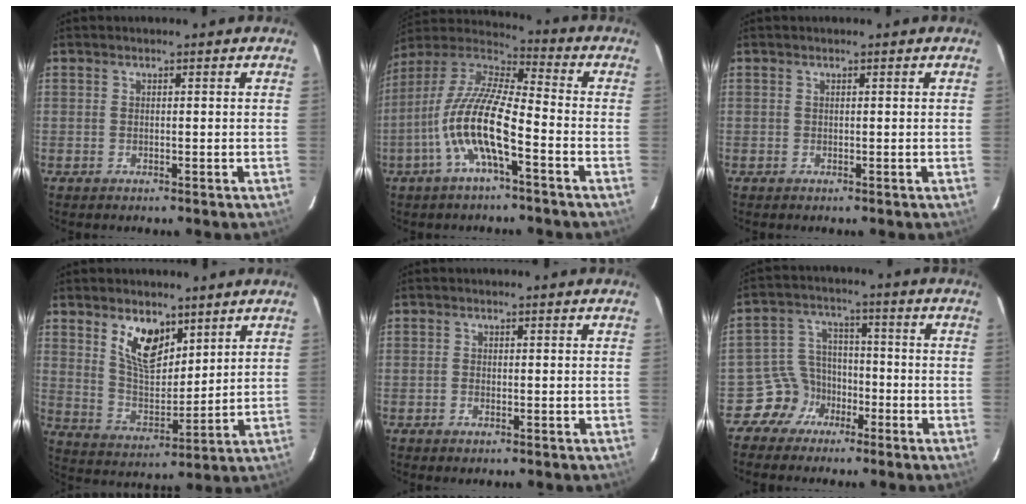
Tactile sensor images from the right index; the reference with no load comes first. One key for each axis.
{"total": 14.0, "fx": -5.2, "fy": 2.9, "fz": 12.7, "tx": -0.253, "ty": -0.001, "tz": -0.107}
{"total": 0.0}
{"total": 10.2, "fx": 5.9, "fy": 5.1, "fz": 6.5, "tx": -0.113, "ty": 0.003, "tz": 0.120}
{"total": 0.8, "fx": -0.5, "fy": 0.4, "fz": 0.5, "tx": -0.009, "ty": 0.000, "tz": -0.010}
{"total": 6.7, "fx": -4.5, "fy": 5.0, "fz": 0.0, "tx": -0.010, "ty": 0.034, "tz": -0.085}